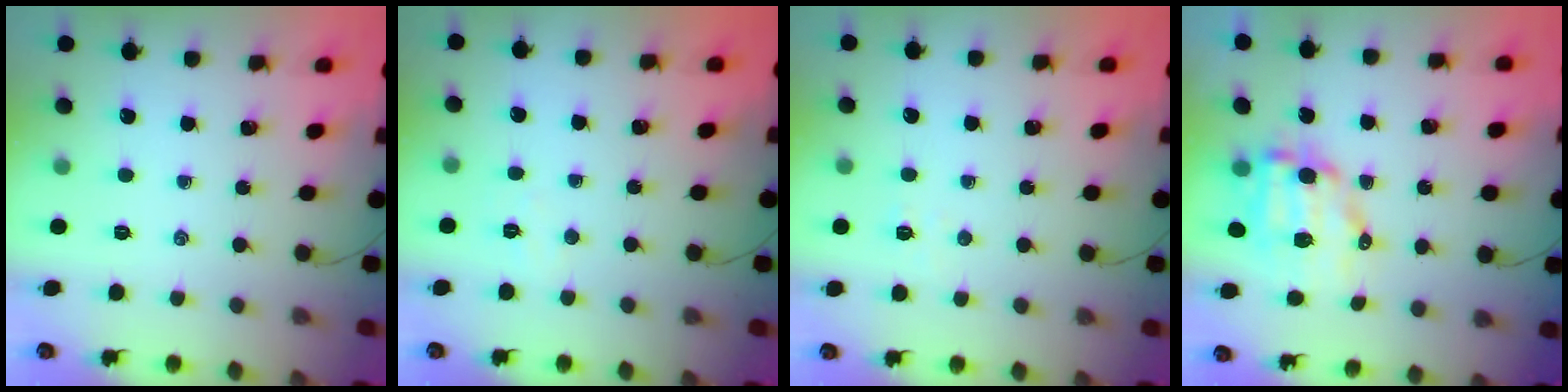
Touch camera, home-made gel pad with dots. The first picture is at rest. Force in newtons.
{"total": 2.7, "press": 2.6, "slide": 0.7}
{"total": 2.9, "press": 2.8, "slide": 0.9}
{"total": 9.9, "press": 9.6, "slide": 2.1}